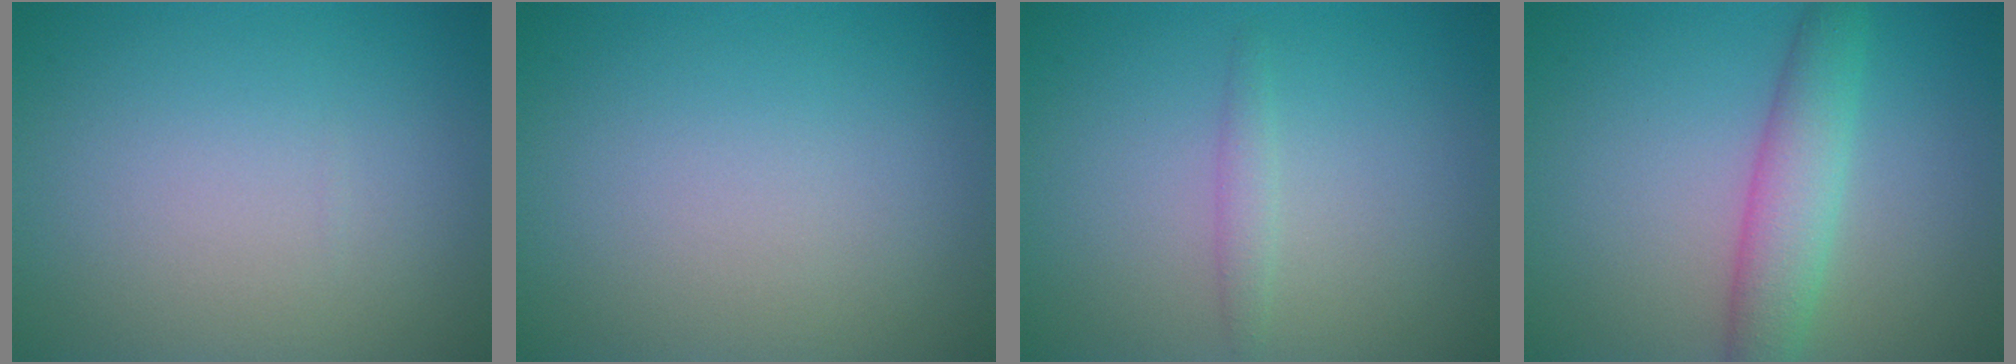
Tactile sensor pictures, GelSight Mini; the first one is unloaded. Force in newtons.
{"total": 0.0}
{"total": 1.1, "press": 1.1, "slide": 0.0}
{"total": 4.1, "press": 4.1, "slide": 0.1}